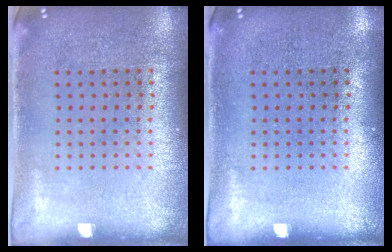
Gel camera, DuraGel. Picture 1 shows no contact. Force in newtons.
{"total": 0.0}